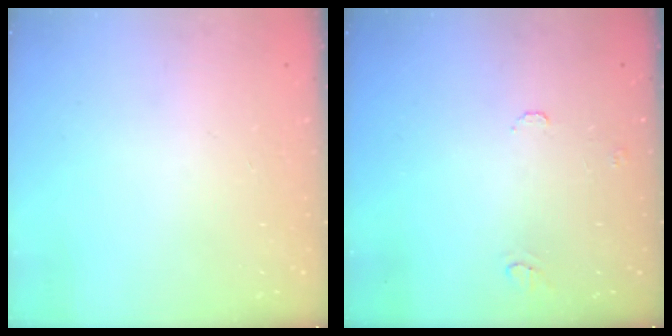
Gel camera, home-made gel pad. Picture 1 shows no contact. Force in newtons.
{"total": 6.0, "press": 6.0, "slide": 0.6}